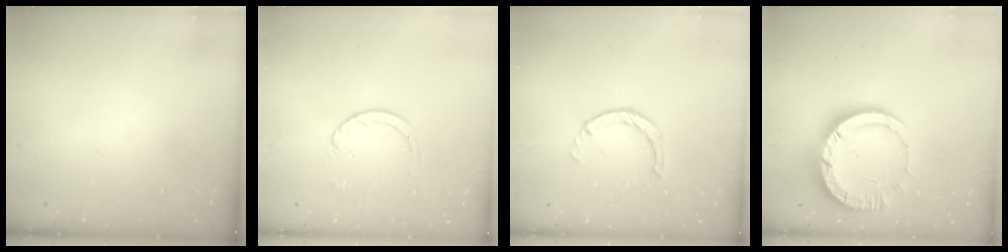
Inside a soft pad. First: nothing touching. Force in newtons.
{"total": 3.9, "press": 3.9, "slide": 0.4}
{"total": 2.9, "press": 2.8, "slide": 0.4}
{"total": 11.3, "press": 11.2, "slide": 1.2}